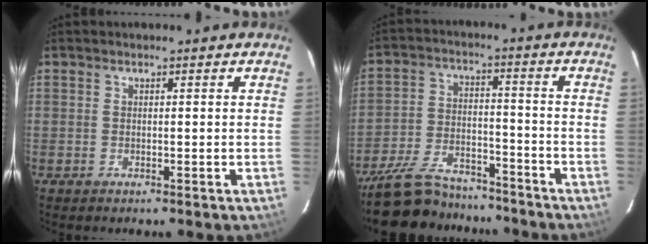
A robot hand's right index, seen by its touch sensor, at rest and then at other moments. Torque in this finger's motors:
{"motor_torque": [1.13, -1.00, 0.46, 0.10]}